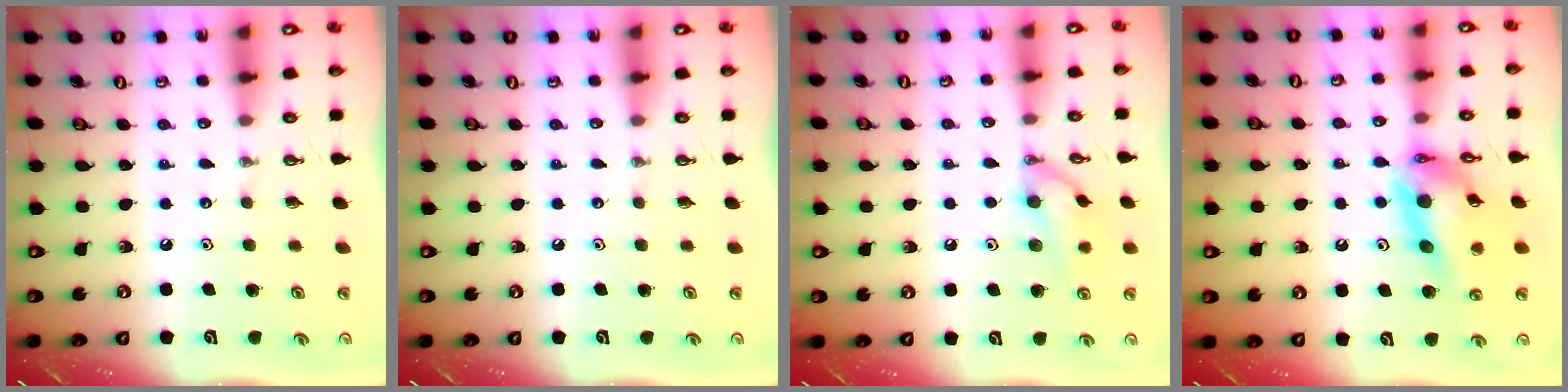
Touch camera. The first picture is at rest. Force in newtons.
{"total": 0.0}
{"total": 11.6, "press": 11.4, "slide": 1.7}
{"total": 15.2, "press": 15.2, "slide": 1.5}